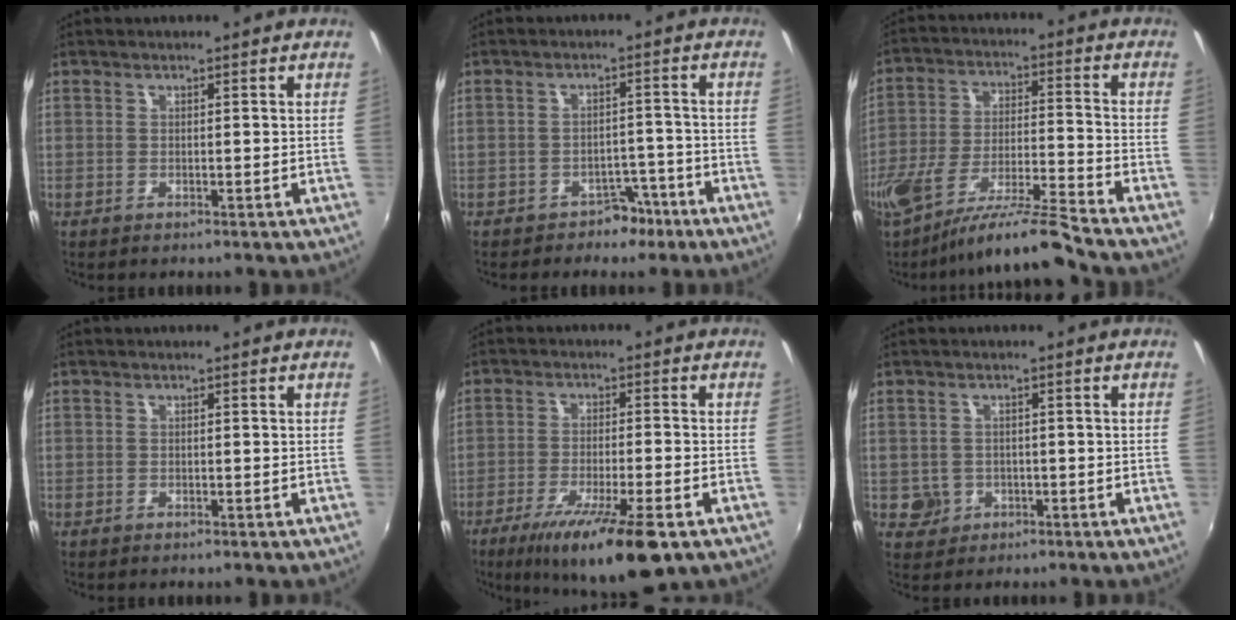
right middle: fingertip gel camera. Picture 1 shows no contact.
{"total": 4.3, "force": [-3.2, 2.6, 1.2], "torque": [-0.022, 0.013, -0.042]}
{"total": 13.3, "force": [-11.2, -1.1, 7.0], "torque": [-0.137, -0.014, -0.203]}
{"total": 0.0}
{"total": 14.6, "force": [-8.8, 2.1, 11.4], "torque": [-0.208, -0.036, -0.142]}
{"total": 3.6, "force": [-0.8, 3.4, 0.6], "torque": [-0.018, 0.001, -0.008]}